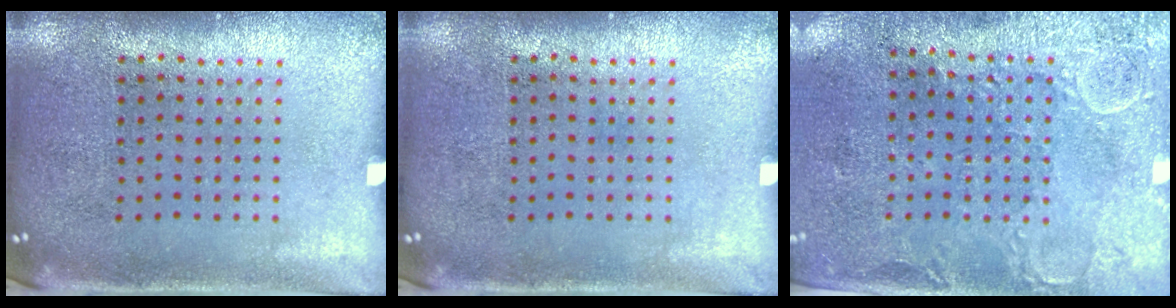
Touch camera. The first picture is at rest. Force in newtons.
{"total": 0.0}
{"total": 2.9, "press": 2.5, "slide": 1.5}